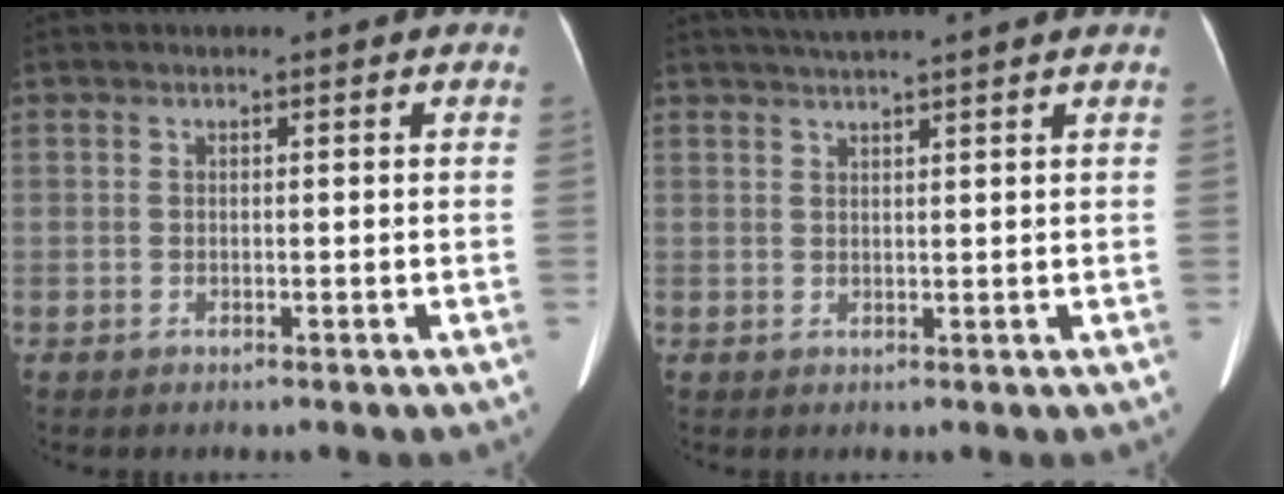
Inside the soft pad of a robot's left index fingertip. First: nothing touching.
{"total": 5.7, "force": [4.9, -1.1, 2.8], "torque": [-0.041, 0.025, 0.073]}